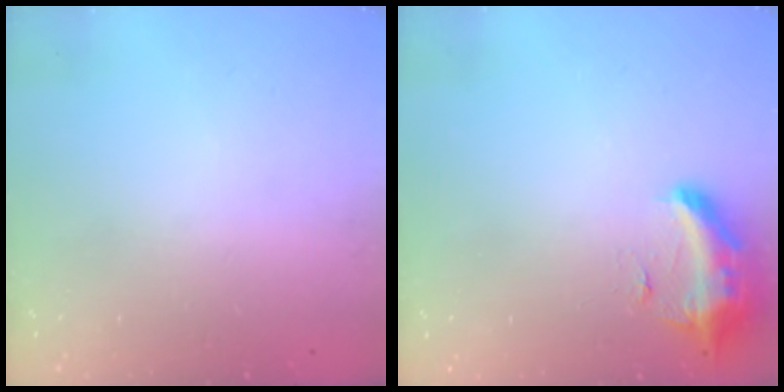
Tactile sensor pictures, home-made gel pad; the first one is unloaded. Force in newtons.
{"total": 15.9, "press": 11.4, "slide": 11.1}